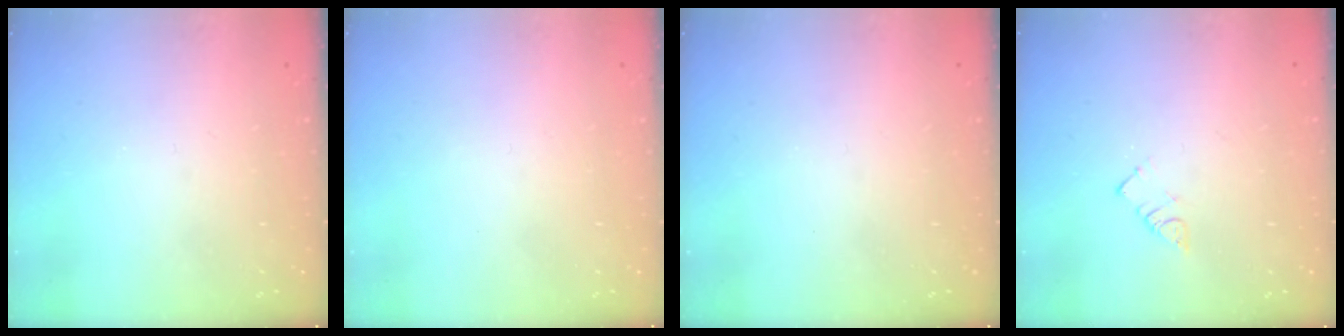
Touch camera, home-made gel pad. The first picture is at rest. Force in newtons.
{"total": 1.8, "press": 1.7, "slide": 0.1}
{"total": 0.0}
{"total": 2.9, "press": 2.9, "slide": 0.2}